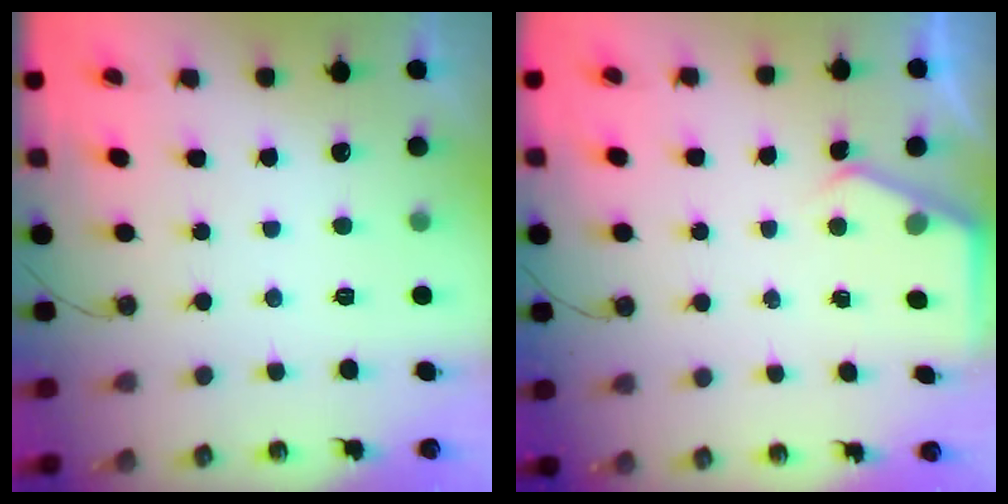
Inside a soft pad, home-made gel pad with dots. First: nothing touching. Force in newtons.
{"total": 2.2, "press": 2.2, "slide": 0.3}